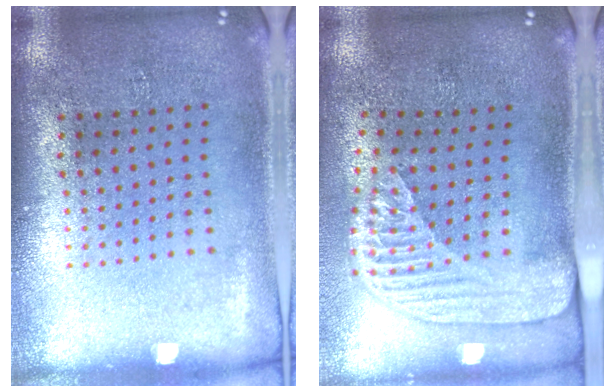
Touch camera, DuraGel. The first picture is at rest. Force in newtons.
{"total": 2.3, "press": 1.8, "slide": 1.5}